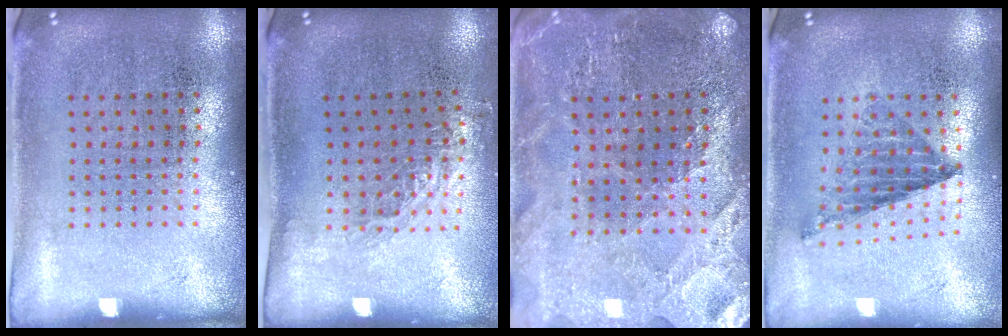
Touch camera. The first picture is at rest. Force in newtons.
{"total": 0.8, "press": 0.8, "slide": 0.3}
{"total": 2.8, "press": 2.7, "slide": 0.3}
{"total": 0.9, "press": 0.8, "slide": 0.2}